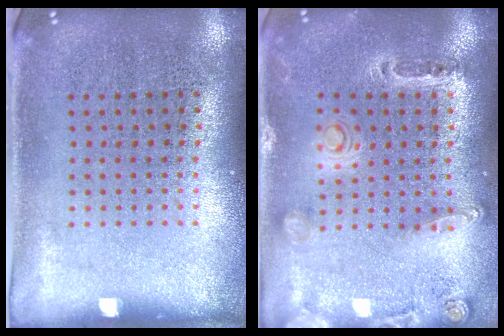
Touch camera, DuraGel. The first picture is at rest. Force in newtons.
{"total": 0.8, "press": 0.7, "slide": 0.3}